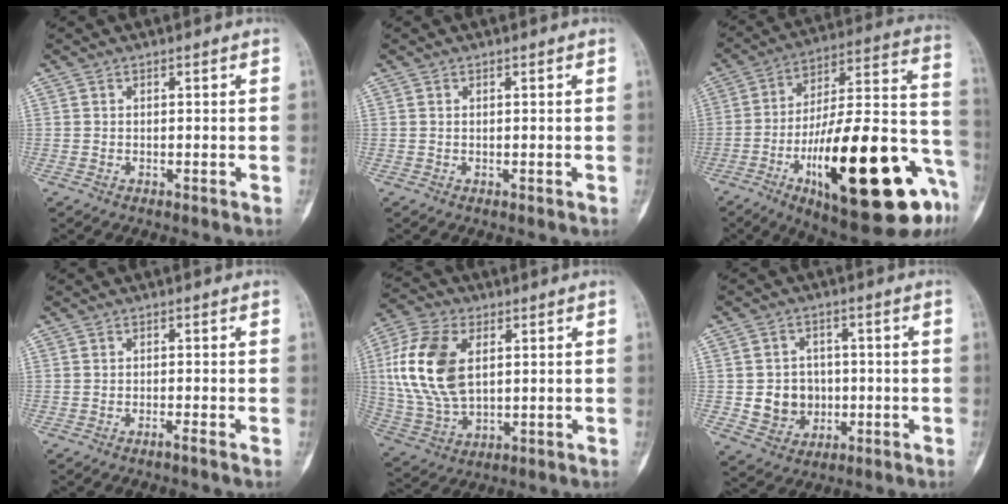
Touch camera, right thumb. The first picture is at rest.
{"total": 0.0}
{"total": 33.5, "force": [-12.8, 9.9, 29.4], "torque": [-0.400, 0.045, -0.187]}
{"total": 0.7, "force": [-0.5, -0.2, 0.5], "torque": [-0.010, 0.000, -0.010]}
{"total": 16.1, "force": [3.2, 9.7, 12.4], "torque": [-0.252, -0.002, 0.066]}
{"total": 7.8, "force": [-0.7, 6.9, 3.5], "torque": [-0.023, 0.007, -0.003]}